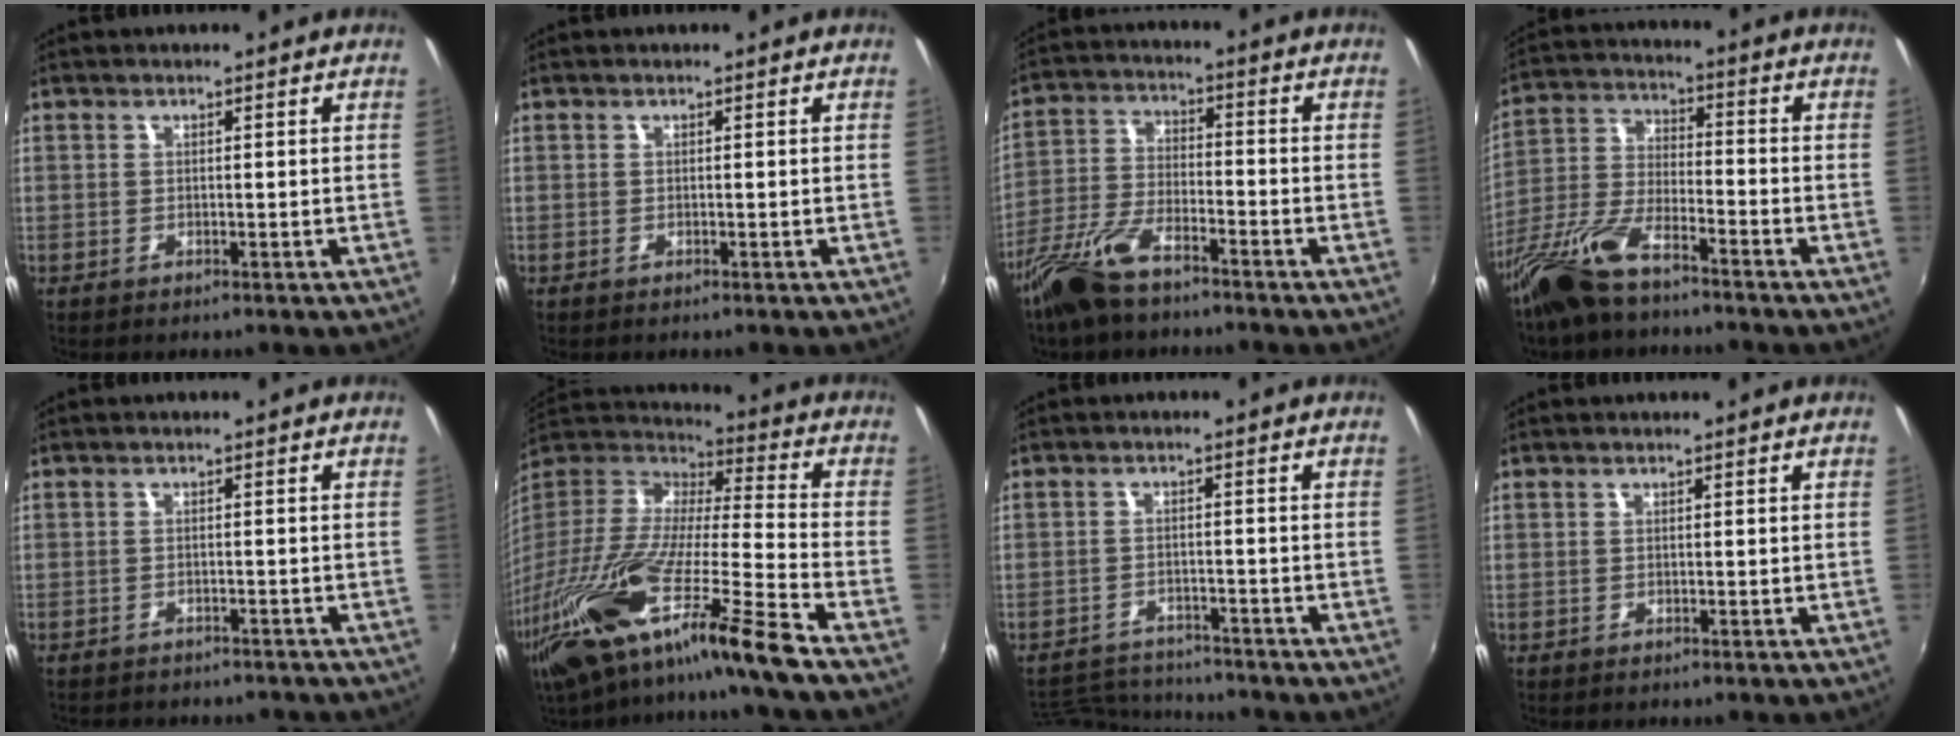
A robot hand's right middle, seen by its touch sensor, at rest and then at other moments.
{"total": 0.0}
{"total": 11.1, "force": [-8.0, 3.7, 6.7], "torque": [-0.148, -0.013, -0.159]}
{"total": 13.1, "force": [-9.3, 4.2, 8.1], "torque": [-0.185, -0.011, -0.189]}
{"total": 5.4, "force": [-4.9, 1.7, 1.7], "torque": [-0.042, -0.016, -0.067]}
{"total": 27.6, "force": [-19.5, 0.7, 19.6], "torque": [-0.341, -0.064, -0.356]}
{"total": 8.2, "force": [-8.0, 1.4, 1.3], "torque": [-0.046, 0.004, -0.131]}
{"total": 0.0}